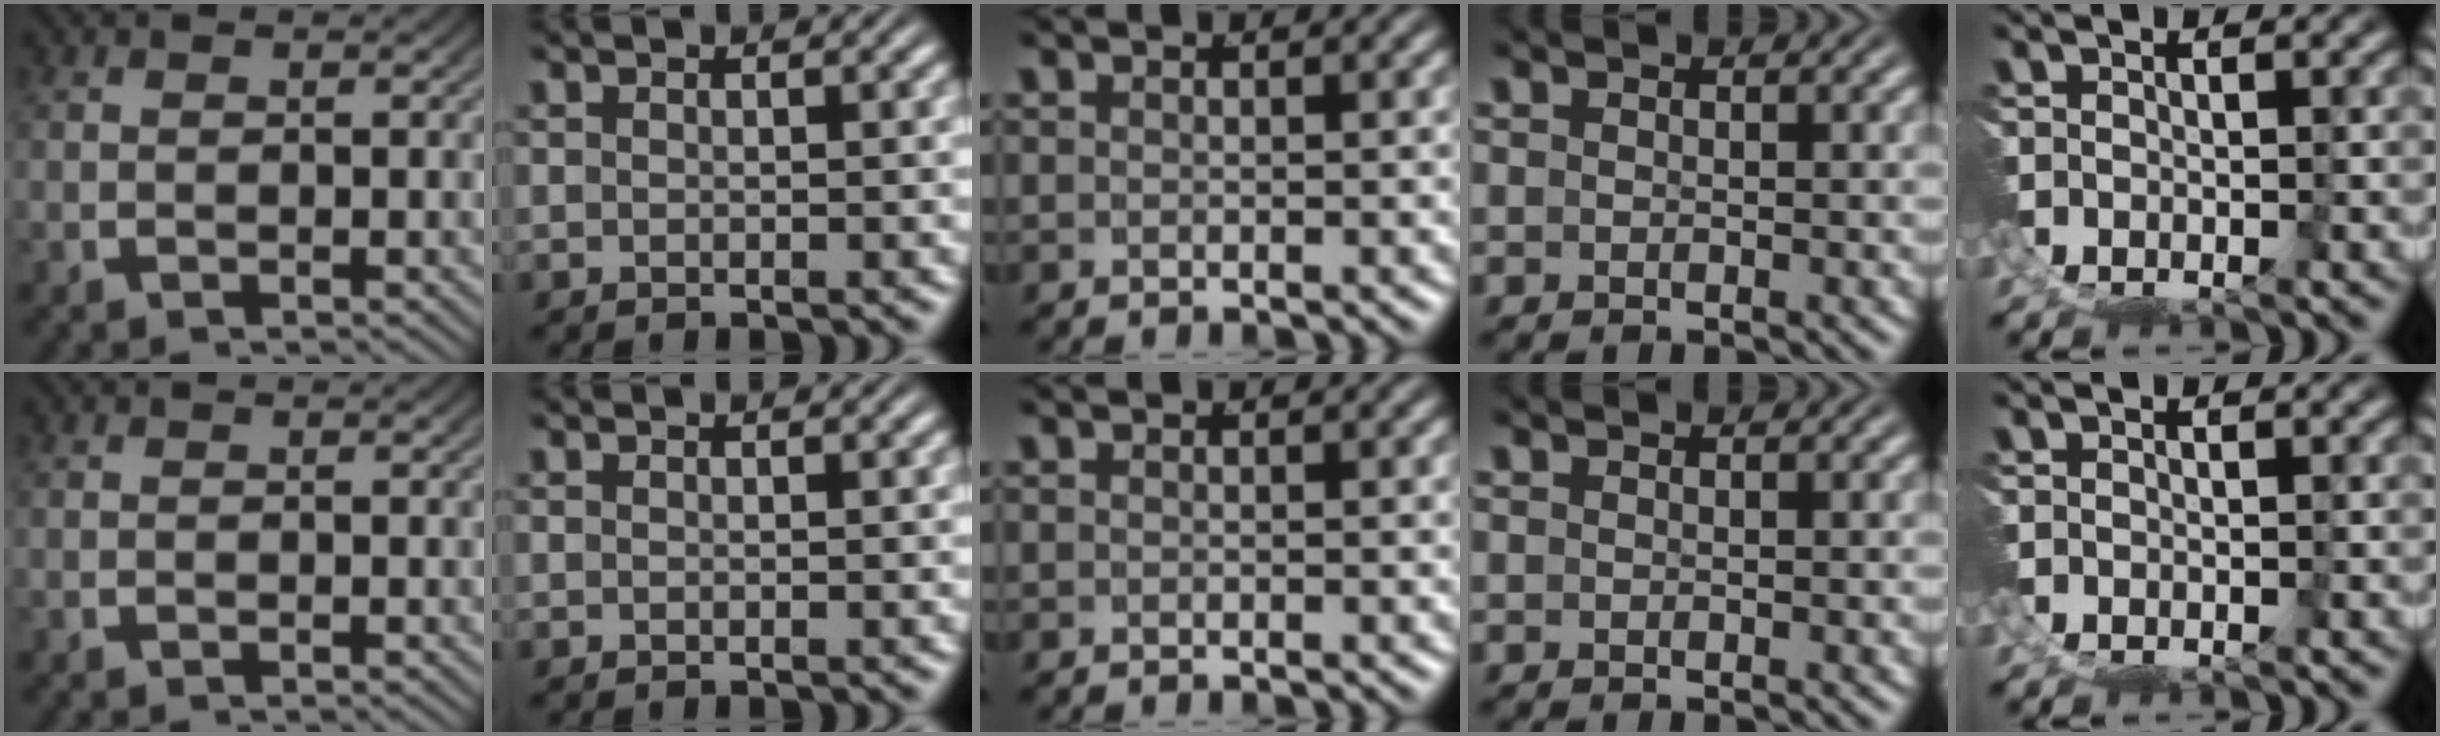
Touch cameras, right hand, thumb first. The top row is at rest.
{}